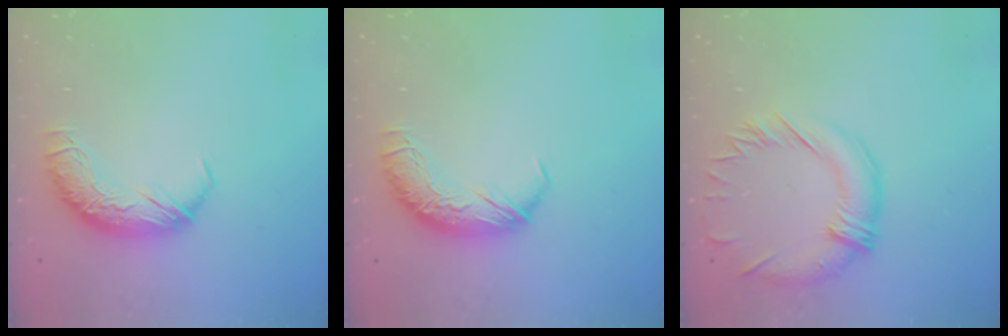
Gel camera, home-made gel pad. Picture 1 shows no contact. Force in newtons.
{"total": 0.0}
{"total": 1.9, "press": 1.6, "slide": 1.1}